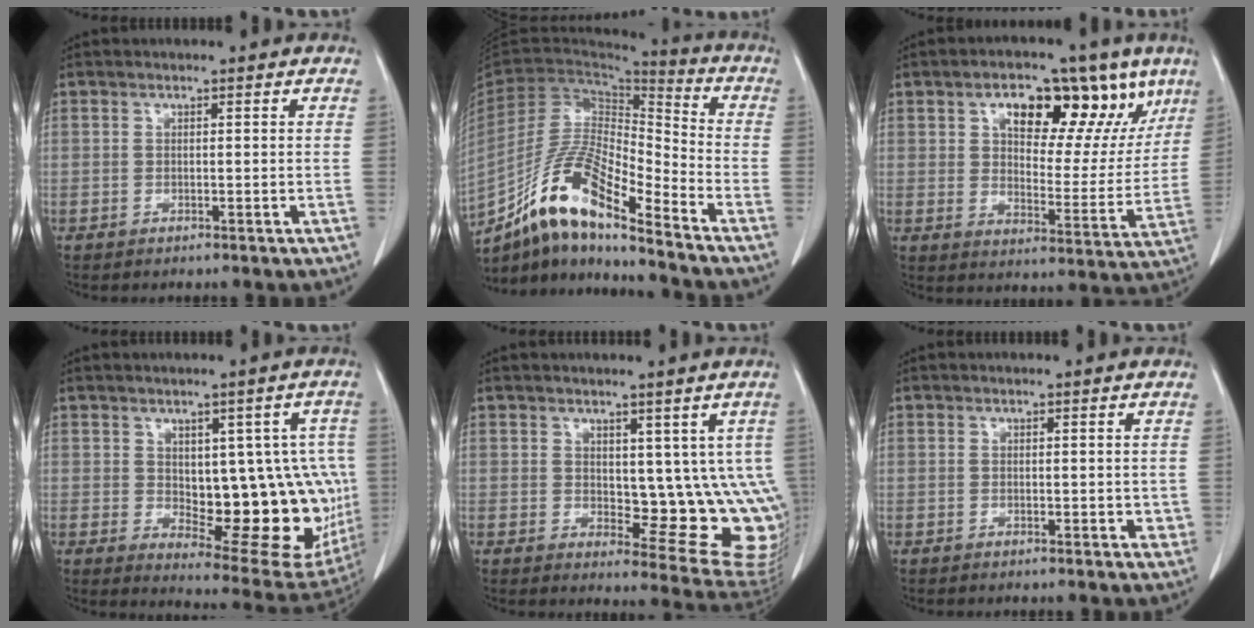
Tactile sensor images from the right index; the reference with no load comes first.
{"total": 15.0, "force": [-10.8, 2.6, 10.1], "torque": [-0.193, 0.011, -0.197]}
{"total": 17.1, "force": [9.0, 8.1, 12.1], "torque": [-0.154, 0.019, 0.134]}
{"total": 16.8, "force": [-0.4, 7.6, 15.0], "torque": [-0.156, 0.010, 0.022]}
{"total": 11.3, "force": [1.9, 5.4, 9.8], "torque": [-0.097, -0.015, 0.036]}
{"total": 1.3, "force": [0.0, 0.9, 0.9], "torque": [-0.007, 0.000, 0.001]}